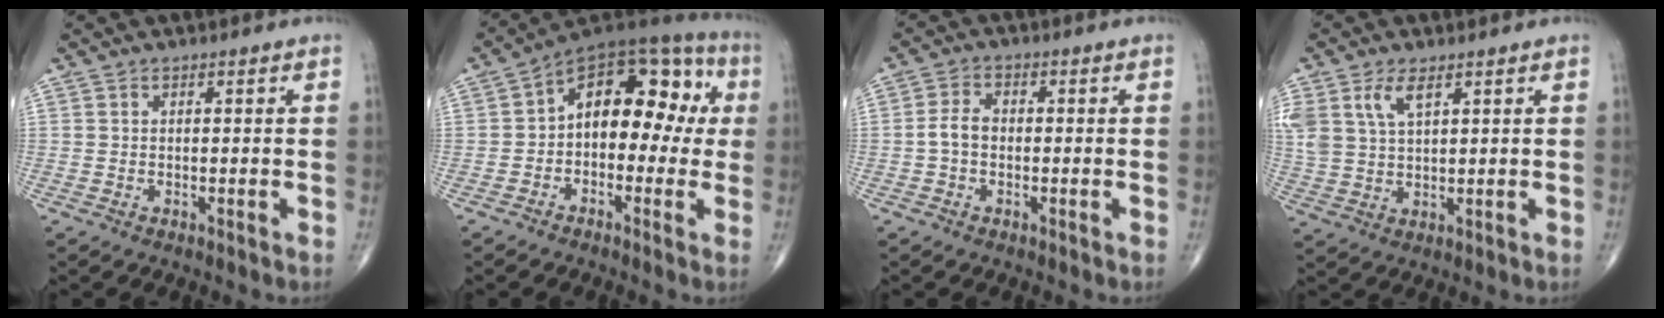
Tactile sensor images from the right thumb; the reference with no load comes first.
{"total": 16.1, "force": [0.8, 9.9, 12.7], "torque": [-0.131, 0.054, -0.006]}
{"total": 3.5, "force": [-0.7, 2.3, 2.5], "torque": [-0.049, 0.013, -0.018]}
{"total": 8.0, "force": [4.0, 4.1, 5.6], "torque": [-0.125, -0.006, 0.086]}